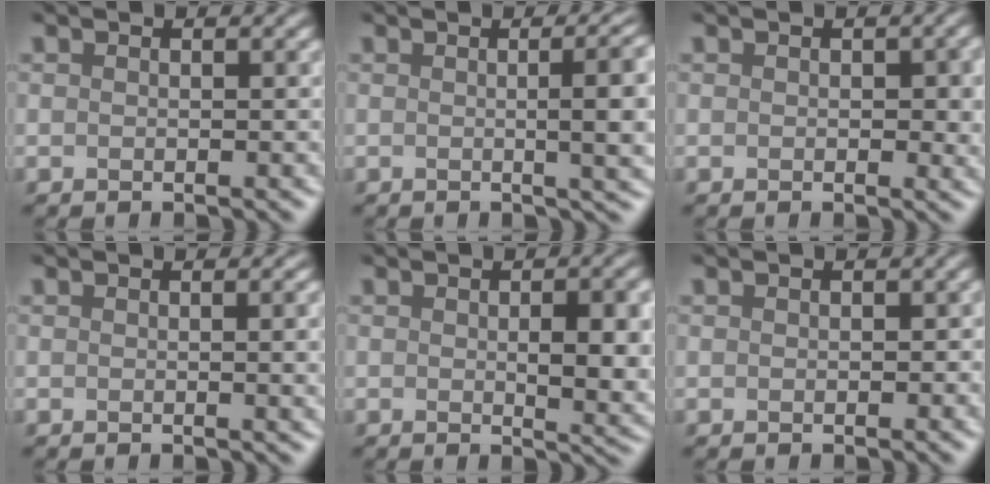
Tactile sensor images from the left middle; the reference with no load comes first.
{"total": 7.1, "force": [0.2, 2.3, 6.7], "torque": [-0.057, 0.022, 0.003]}
{"total": 1.2, "force": [-0.1, 0.1, 1.2], "torque": [-0.032, 0.001, 0.014]}
{"total": 3.4, "force": [0.0, 1.4, 3.1], "torque": [-0.022, 0.017, -0.010]}
{"total": 4.5, "force": [0.0, 0.8, 4.4], "torque": [-0.074, -0.001, 0.016]}
{"total": 0.0}